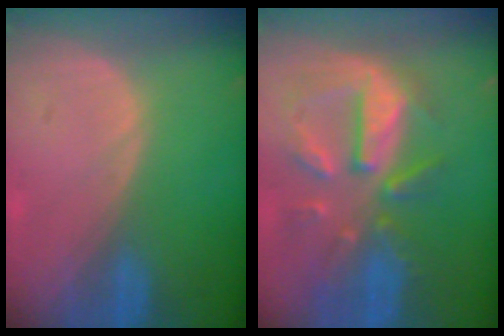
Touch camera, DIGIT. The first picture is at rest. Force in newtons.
{"total": 10.7, "press": 9.5, "slide": 4.9}